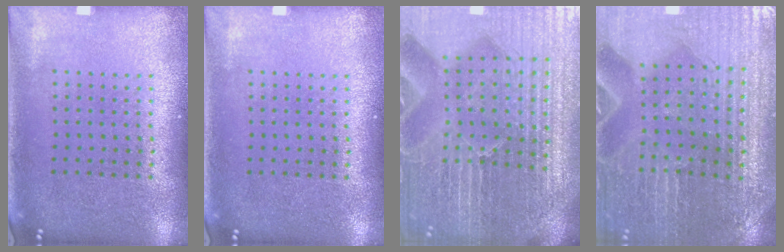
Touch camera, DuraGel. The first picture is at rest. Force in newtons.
{"total": 0.0}
{"total": 6.7, "press": 5.9, "slide": 3.3}
{"total": 2.5, "press": 2.4, "slide": 0.4}